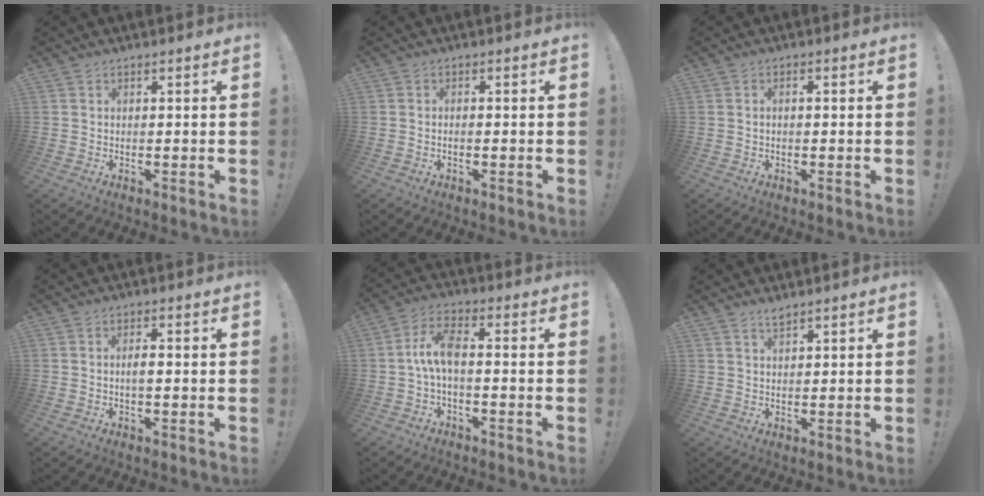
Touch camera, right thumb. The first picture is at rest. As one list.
[{"total": 0.9, "force": [-0.6, 0.1, 0.6], "torque": [-0.011, 0.002, -0.011]}, {"total": 1.1, "force": [-0.5, 0.4, 0.9], "torque": [-0.021, 0.005, -0.009]}, {"total": 2.7, "force": [-0.5, 0.9, 2.5], "torque": [-0.057, 0.005, -0.013]}, {"total": 7.8, "force": [-0.9, 2.9, 7.2], "torque": [-0.144, 0.012, -0.014]}, {"total": 2.1, "force": [1.8, 0.3, 1.0], "torque": [-0.022, -0.007, 0.033]}]